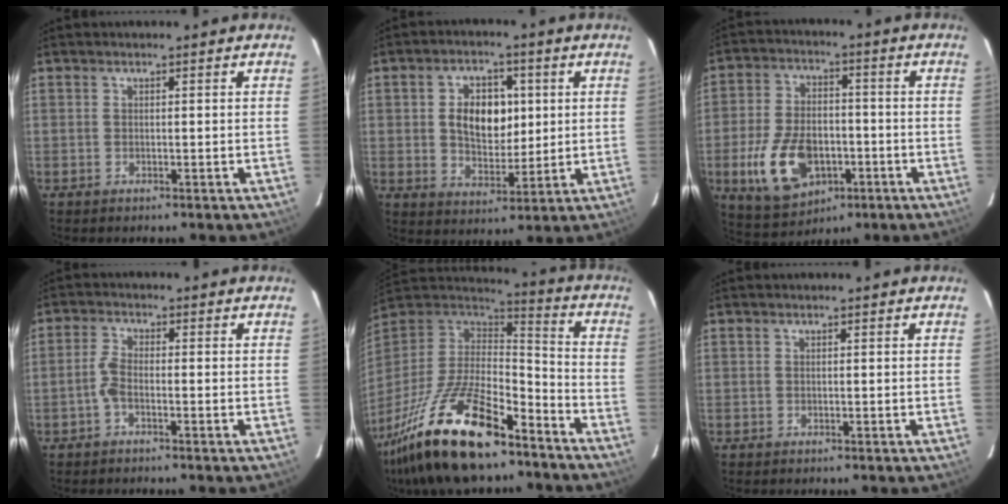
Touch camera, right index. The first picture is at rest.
{"total": 9.7, "force": [1.6, 6.5, 7.1], "torque": [-0.125, 0.012, 0.034]}
{"total": 15.0, "force": [-5.0, 9.3, 10.6], "torque": [-0.234, -0.007, -0.071]}
{"total": 2.7, "force": [-1.4, 0.9, 2.1], "torque": [-0.055, 0.007, -0.032]}
{"total": 27.3, "force": [-18.1, 10.0, 17.7], "torque": [-0.356, -0.034, -0.304]}
{"total": 0.0}